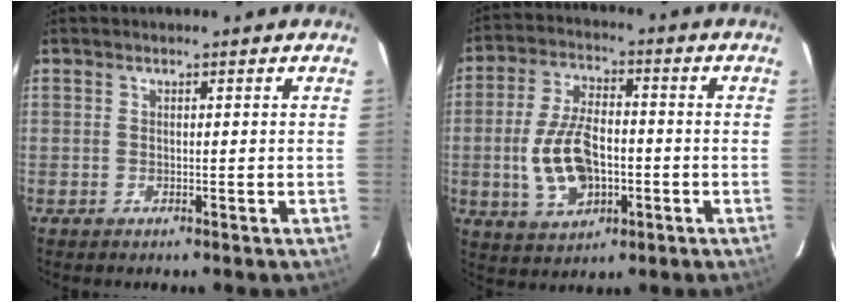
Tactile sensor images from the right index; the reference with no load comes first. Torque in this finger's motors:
{"motor_torque": [0.18, -0.01, 0.11, 0.09]}